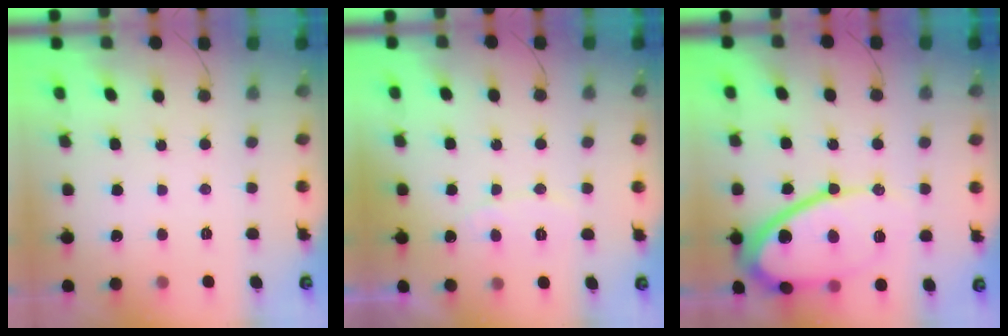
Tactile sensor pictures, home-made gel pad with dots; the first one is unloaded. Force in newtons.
{"total": 5.7, "press": 5.7, "slide": 0.3}
{"total": 17.1, "press": 17.1, "slide": 1.5}